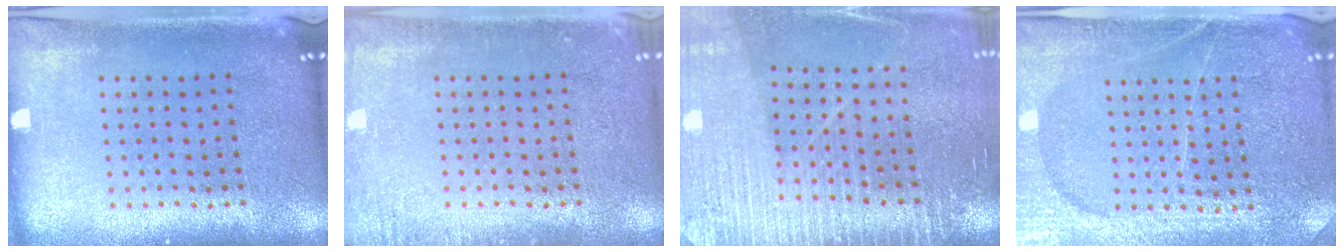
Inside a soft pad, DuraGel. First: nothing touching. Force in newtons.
{"total": 1.7, "press": 1.7, "slide": 0.2}
{"total": 3.2, "press": 3.2, "slide": 0.2}
{"total": 3.8, "press": 3.7, "slide": 1.1}